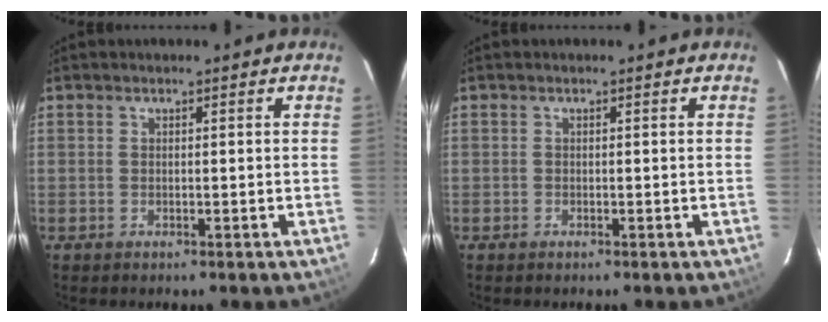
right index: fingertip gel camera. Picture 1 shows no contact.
{"total": 0.0}